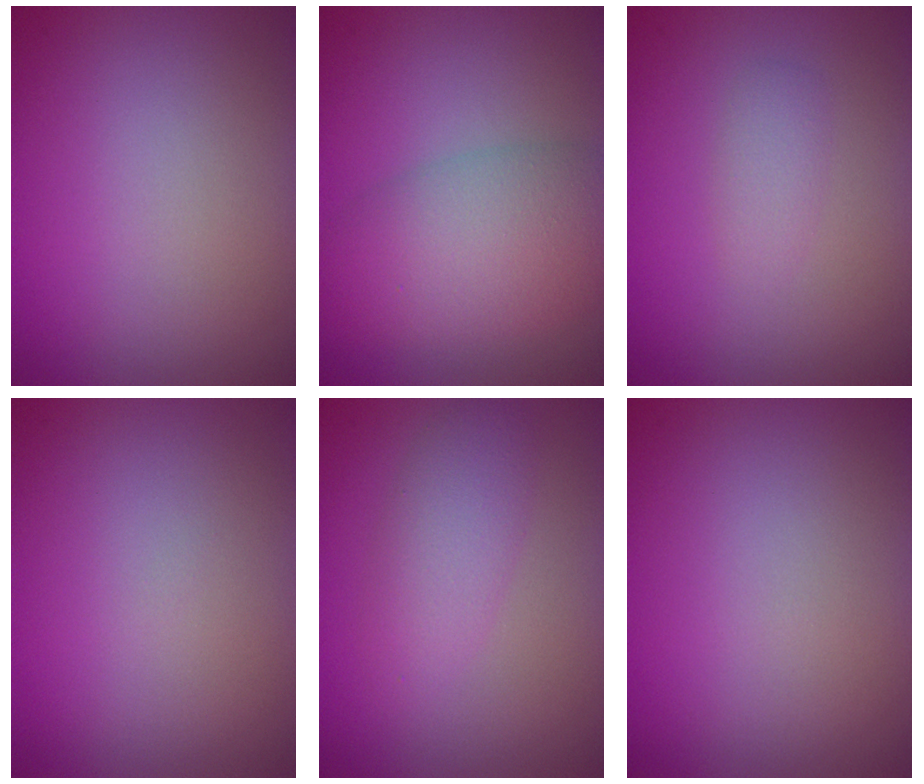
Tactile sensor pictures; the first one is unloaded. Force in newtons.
{"total": 6.6, "press": 6.6, "slide": 0.2}
{"total": 1.2, "press": 1.2, "slide": 0.1}
{"total": 0.0}
{"total": 2.9, "press": 2.9, "slide": 0.1}
{"total": 0.0}